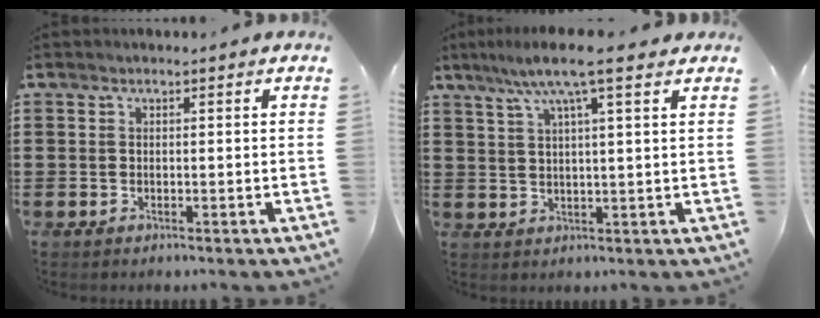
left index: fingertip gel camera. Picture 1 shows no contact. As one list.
[{"total": 7.8, "force": [5.1, 0.7, 5.9], "torque": [-0.127, -0.001, 0.088]}]